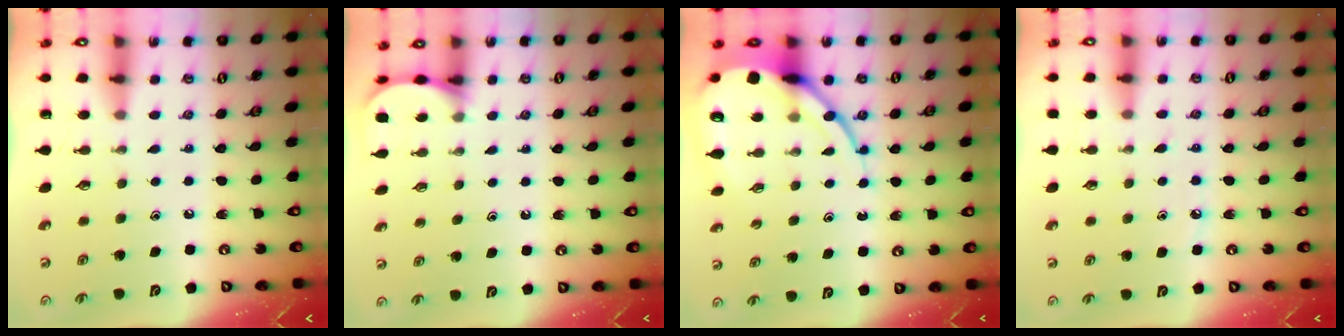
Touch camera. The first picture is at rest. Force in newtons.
{"total": 3.6, "press": 3.6, "slide": 0.3}
{"total": 13.4, "press": 13.3, "slide": 1.4}
{"total": 6.5, "press": 6.4, "slide": 0.7}